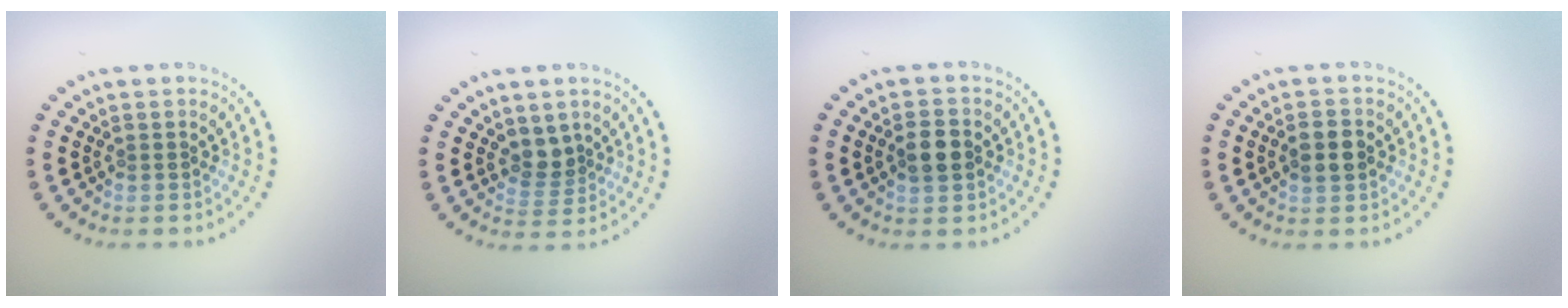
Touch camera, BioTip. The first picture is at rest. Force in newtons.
{"total": 2.0, "press": 1.6, "slide": 1.2}
{"total": 2.7, "press": 2.6, "slide": 0.2}
{"total": 2.9, "press": 2.9, "slide": 0.0}